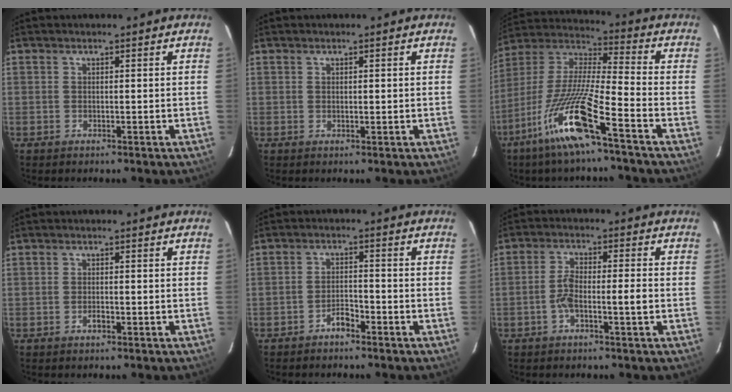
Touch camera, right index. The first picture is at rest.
{"total": 0.7, "force": [0.1, 0.3, 0.6], "torque": [-0.010, 0.000, 0.002]}
{"total": 16.1, "force": [-8.8, 0.5, 13.5], "torque": [-0.285, -0.027, -0.176]}
{"total": 1.1, "force": [-0.6, 0.4, 0.8], "torque": [-0.017, 0.001, -0.010]}
{"total": 2.8, "force": [-2.1, 0.9, 1.5], "torque": [-0.024, 0.004, -0.040]}
{"total": 5.1, "force": [-1.6, 0.9, 4.8], "torque": [-0.093, 0.017, -0.029]}